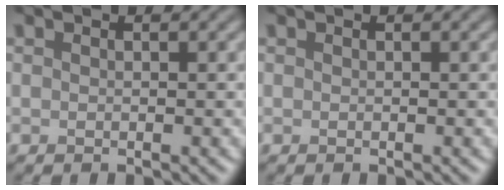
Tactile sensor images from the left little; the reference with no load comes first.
{"total": 0.0}